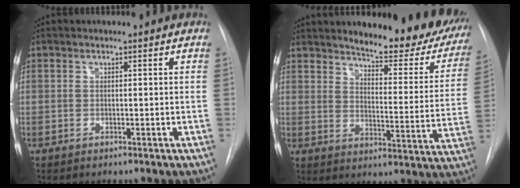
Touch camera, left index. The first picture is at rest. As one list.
[{"total": 19.7, "force": [17.2, 4.8, 8.4], "torque": [-0.085, -0.053, 0.199]}]